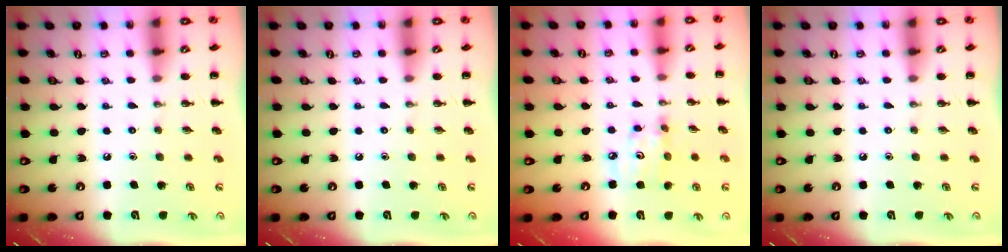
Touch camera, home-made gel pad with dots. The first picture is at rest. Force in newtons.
{"total": 0.0}
{"total": 5.1, "press": 5.1, "slide": 0.6}
{"total": 0.0}